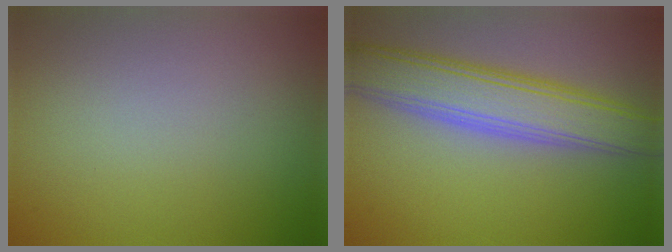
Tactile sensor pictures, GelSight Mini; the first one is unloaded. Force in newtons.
{"total": 6.5, "press": 6.5, "slide": 0.1}